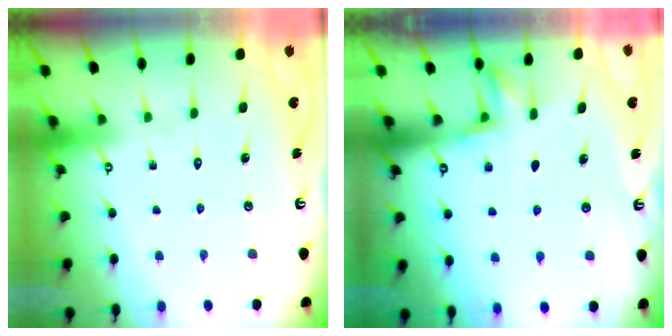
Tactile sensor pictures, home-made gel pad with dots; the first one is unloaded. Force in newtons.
{"total": 6.1, "press": 6.0, "slide": 1.2}